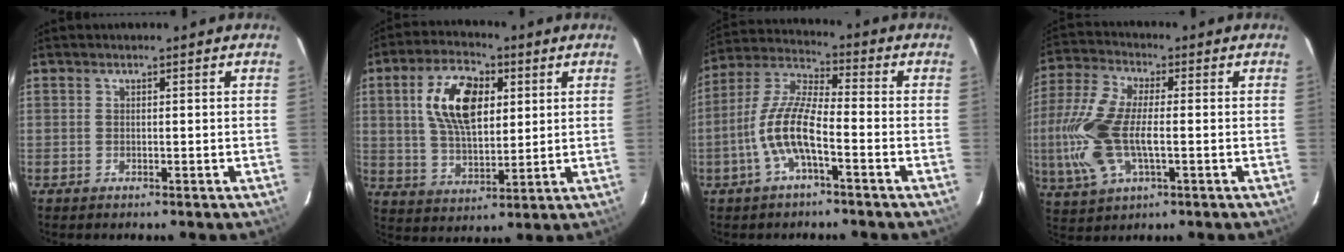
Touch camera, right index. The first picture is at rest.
{"total": 13.4, "force": [3.9, 7.1, 10.7], "torque": [-0.200, 0.019, 0.075]}
{"total": 10.4, "force": [-3.9, 2.7, 9.3], "torque": [-0.204, 0.005, -0.078]}
{"total": 15.3, "force": [-1.8, 7.0, 13.4], "torque": [-0.307, 0.001, -0.038]}